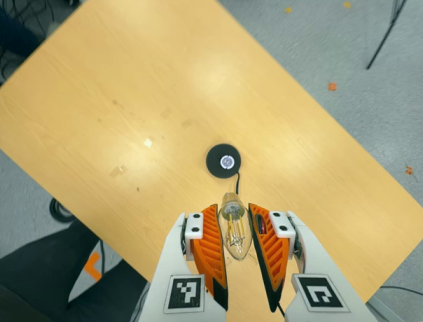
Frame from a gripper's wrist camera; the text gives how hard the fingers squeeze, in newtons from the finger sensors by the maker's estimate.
{"total": 12.1, "left": 12.4, "right": 11.8}